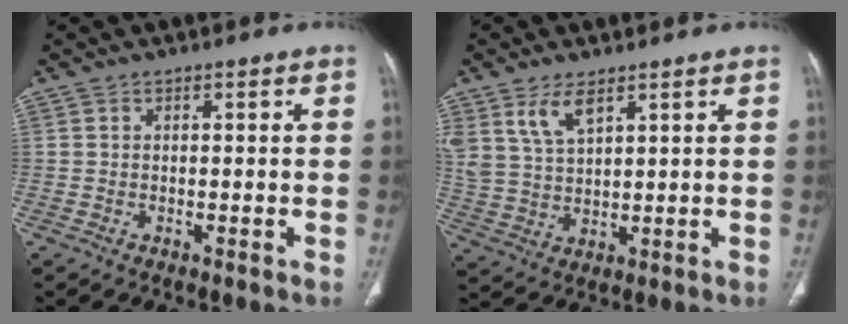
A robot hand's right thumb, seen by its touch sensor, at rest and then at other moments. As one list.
[{"total": 7.3, "force": [4.5, 3.2, 4.7], "torque": [-0.092, -0.017, 0.099]}]